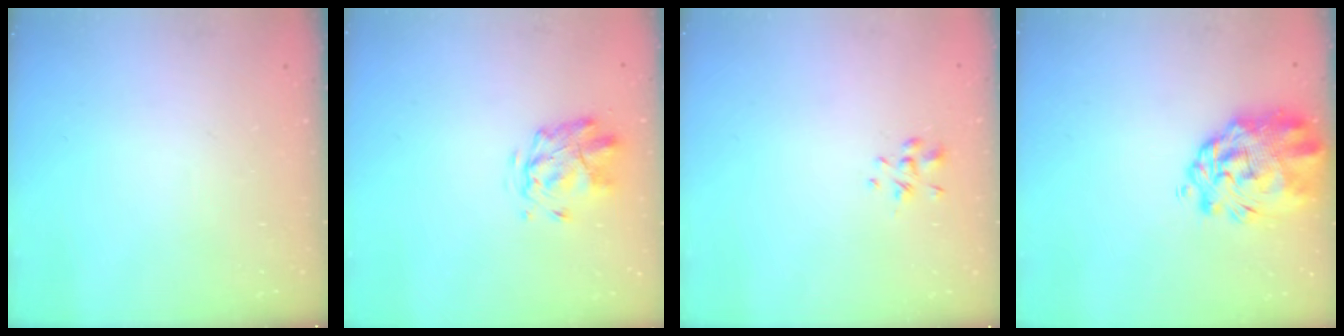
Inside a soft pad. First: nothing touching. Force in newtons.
{"total": 2.9, "press": 2.5, "slide": 1.5}
{"total": 1.3, "press": 1.1, "slide": 0.5}
{"total": 5.3, "press": 4.7, "slide": 2.3}